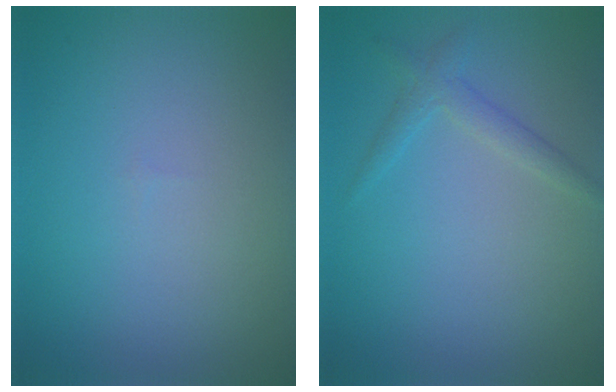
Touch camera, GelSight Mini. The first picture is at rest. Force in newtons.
{"total": 1.6, "press": 1.6, "slide": 0.1}